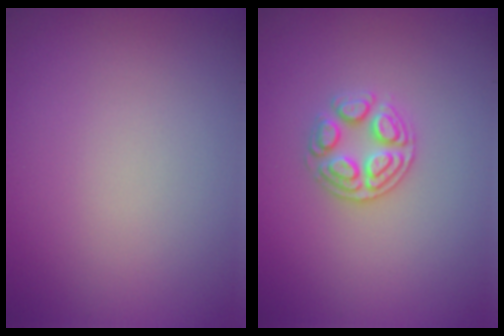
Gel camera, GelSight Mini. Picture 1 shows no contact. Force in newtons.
{"total": 2.7, "press": 2.6, "slide": 0.7}